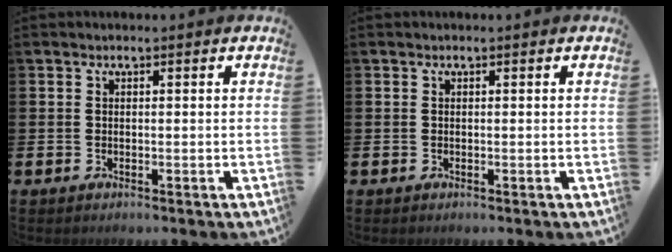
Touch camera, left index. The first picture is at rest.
{"total": 0.0}